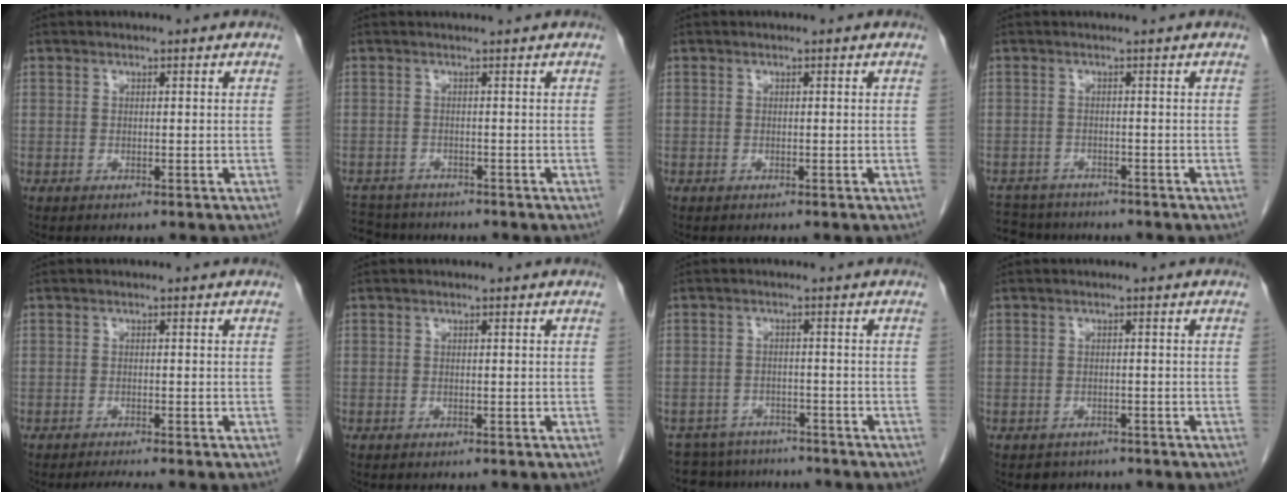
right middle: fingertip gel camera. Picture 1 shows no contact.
{"total": 5.4, "force": [-4.4, 2.0, 2.2], "torque": [-0.036, 0.020, -0.062]}
{"total": 0.0}
{"total": 6.4, "force": [-5.7, 2.4, 1.8], "torque": [-0.026, 0.011, -0.079]}
{"total": 1.8, "force": [-1.6, -0.5, 0.7], "torque": [-0.017, -0.006, -0.029]}
{"total": 0.0}
{"total": 8.9, "force": [-8.2, 3.5, 0.8], "torque": [-0.018, 0.005, -0.106]}
{"total": 2.1, "force": [-1.7, 1.2, -0.2], "torque": [-0.009, 0.003, -0.026]}